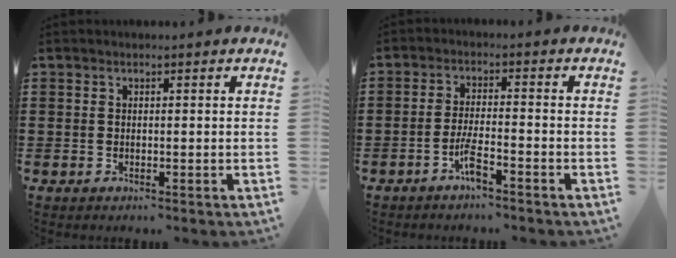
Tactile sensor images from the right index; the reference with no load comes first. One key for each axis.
{"total": 4.3, "fx": -2.7, "fy": 0.5, "fz": 3.3, "tx": -0.078, "ty": -0.005, "tz": -0.055}